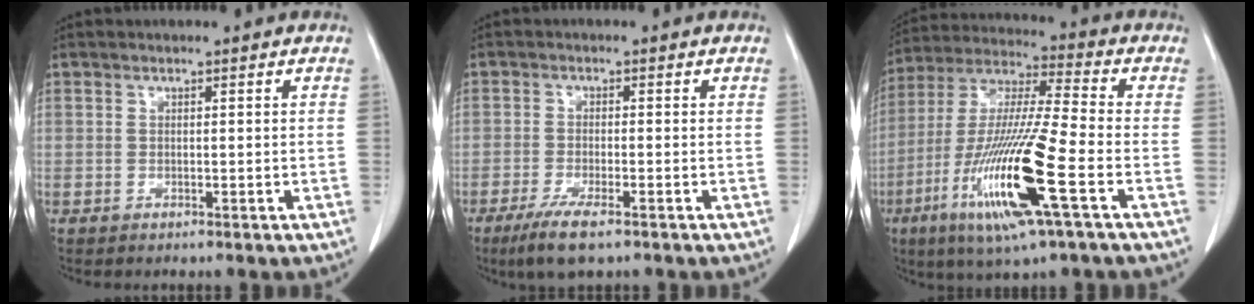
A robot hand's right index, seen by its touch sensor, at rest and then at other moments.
{"total": 5.8, "force": [-3.8, 0.8, 4.3], "torque": [-0.084, -0.014, -0.066]}
{"total": 18.6, "force": [-6.9, 0.6, 17.3], "torque": [-0.367, -0.030, -0.134]}